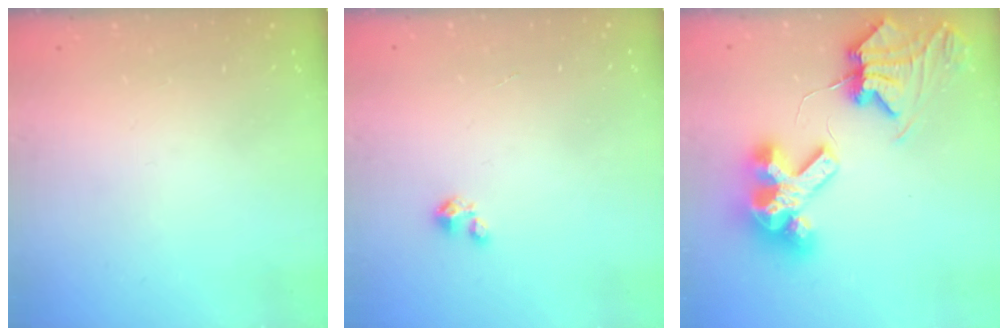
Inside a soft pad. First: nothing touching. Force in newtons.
{"total": 2.1, "press": 2.1, "slide": 0.2}
{"total": 12.4, "press": 12.3, "slide": 1.6}